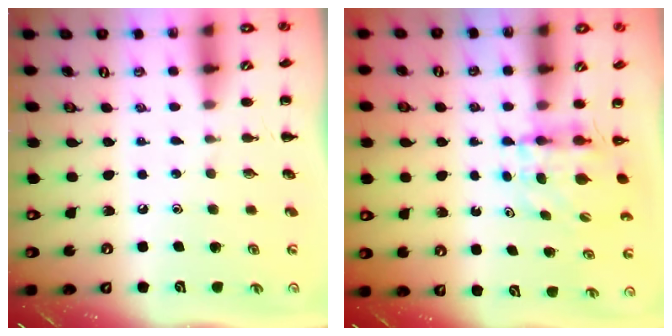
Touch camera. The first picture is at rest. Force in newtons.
{"total": 4.0, "press": 4.0, "slide": 0.1}